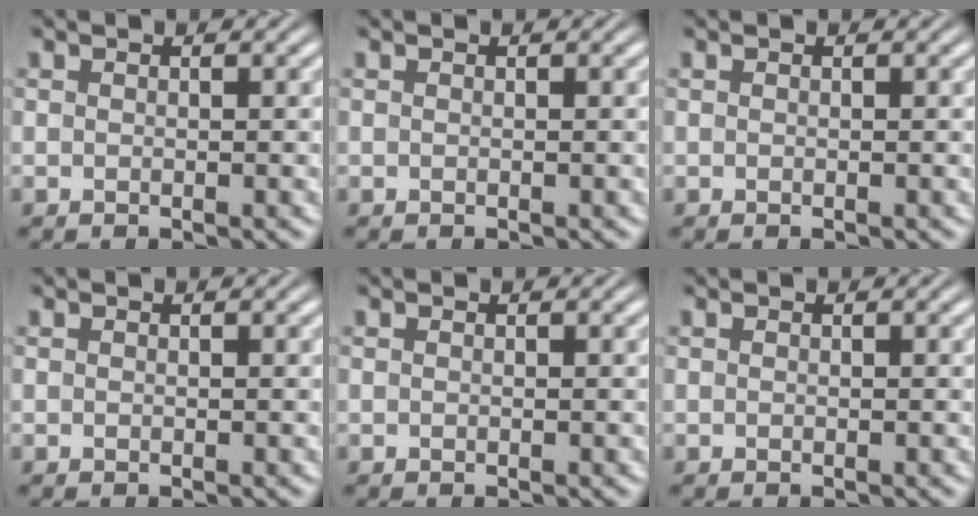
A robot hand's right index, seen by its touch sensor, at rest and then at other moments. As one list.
[{"total": 0.0}, {"total": 0.0}, {"total": 0.0}, {"total": 0.0}, {"total": 0.0}]